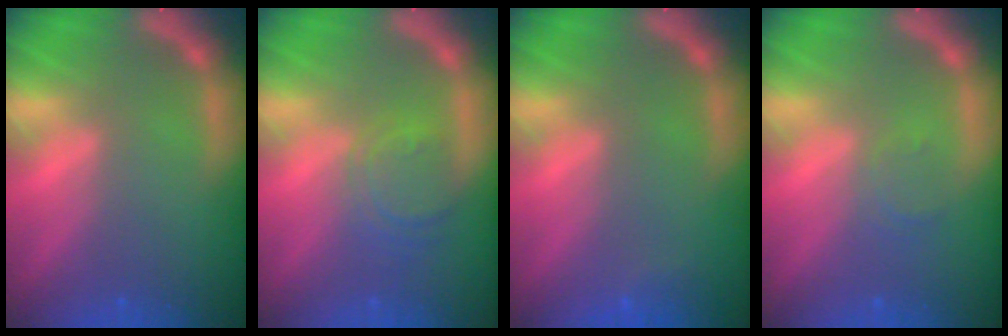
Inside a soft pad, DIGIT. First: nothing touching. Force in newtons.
{"total": 4.0}
{"total": 0.9}
{"total": 1.5}